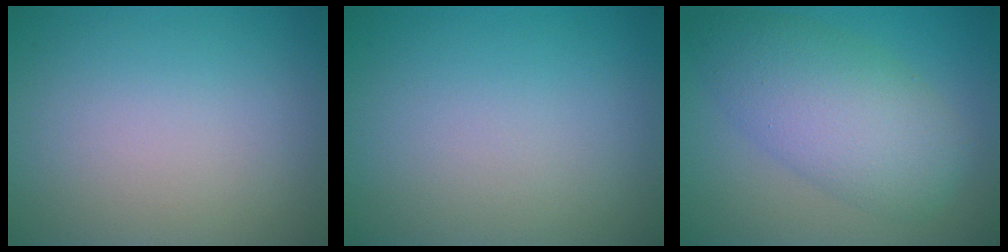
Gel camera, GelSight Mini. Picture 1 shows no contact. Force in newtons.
{"total": 0.0}
{"total": 7.2, "press": 7.2, "slide": 0.2}